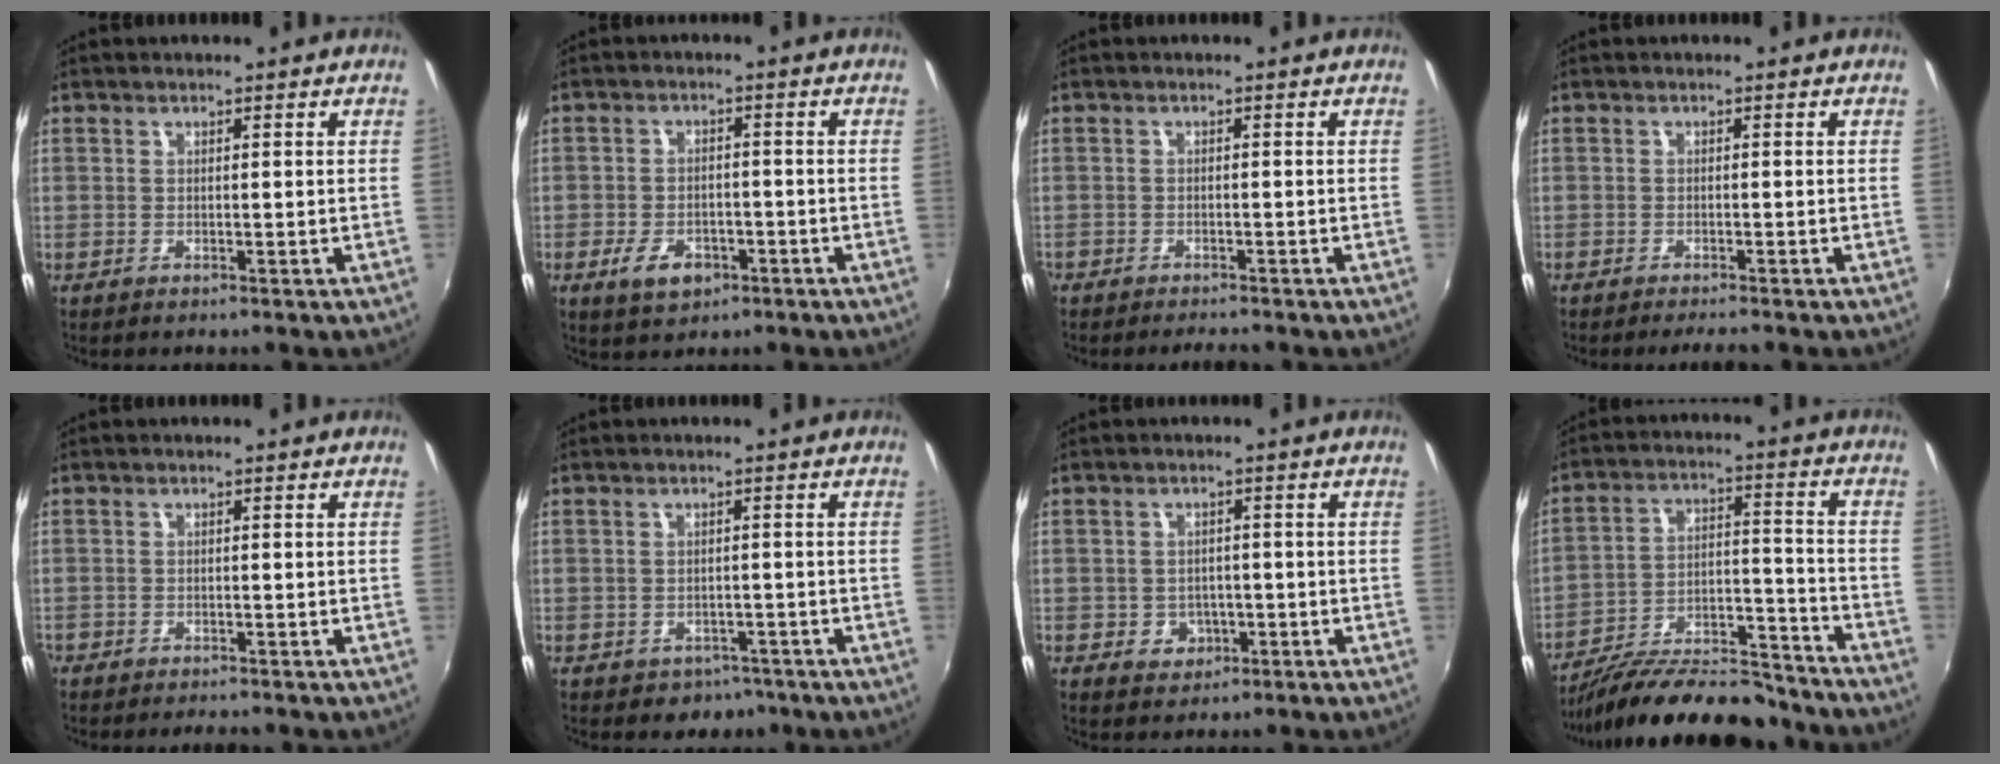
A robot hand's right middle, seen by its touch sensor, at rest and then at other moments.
{"total": 6.3, "force": [-3.3, 3.9, 3.7], "torque": [-0.090, -0.004, -0.053]}
{"total": 2.9, "force": [-2.7, 0.6, 0.9], "torque": [-0.034, -0.010, -0.047]}
{"total": 2.5, "force": [-2.3, 0.1, 1.1], "torque": [-0.027, -0.009, -0.040]}
{"total": 2.6, "force": [-2.4, 0.9, 0.7], "torque": [-0.030, -0.009, -0.043]}
{"total": 4.1, "force": [-2.5, 3.2, 0.7], "torque": [-0.022, 0.002, -0.026]}
{"total": 4.3, "force": [-1.4, 3.9, 1.2], "torque": [-0.031, 0.005, -0.013]}
{"total": 21.4, "force": [-18.5, 5.9, 9.0], "torque": [-0.159, 0.007, -0.269]}